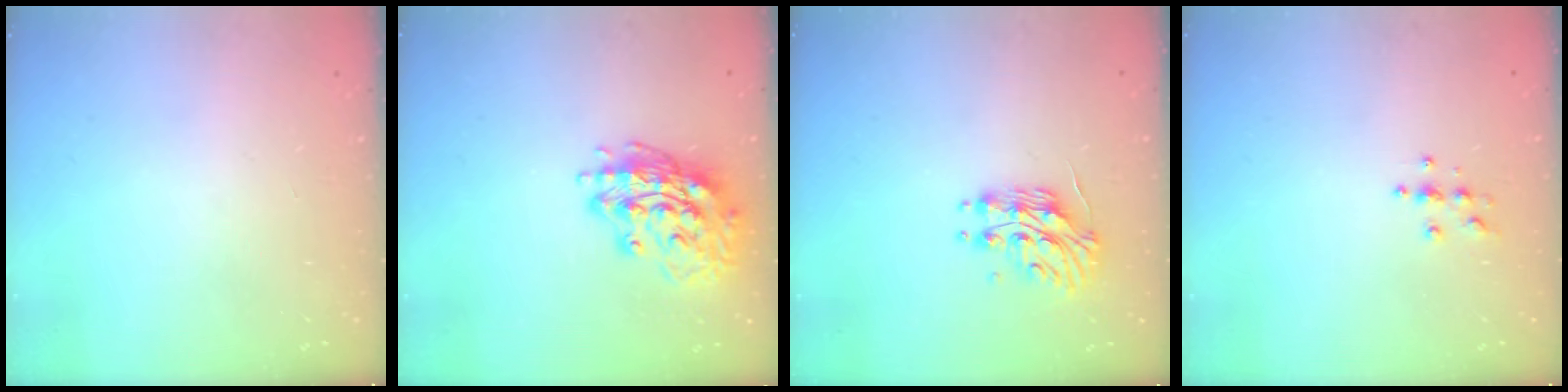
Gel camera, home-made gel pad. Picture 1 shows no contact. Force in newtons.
{"total": 16.3, "press": 16.1, "slide": 2.8}
{"total": 11.0, "press": 11.0, "slide": 0.9}
{"total": 4.0, "press": 3.9, "slide": 0.4}